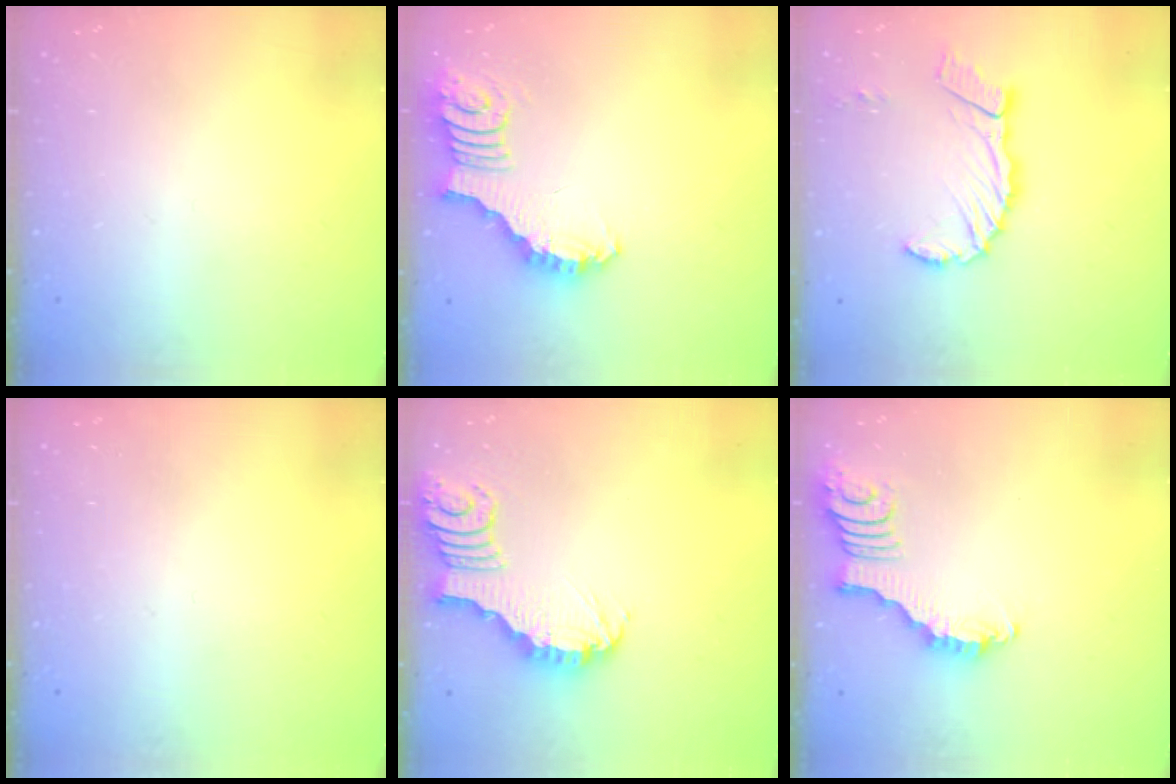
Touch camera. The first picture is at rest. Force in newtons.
{"total": 2.7, "press": 2.7, "slide": 0.5}
{"total": 10.7, "press": 10.6, "slide": 1.3}
{"total": 0.0}
{"total": 3.5, "press": 3.5, "slide": 0.4}
{"total": 2.3, "press": 2.3, "slide": 0.3}